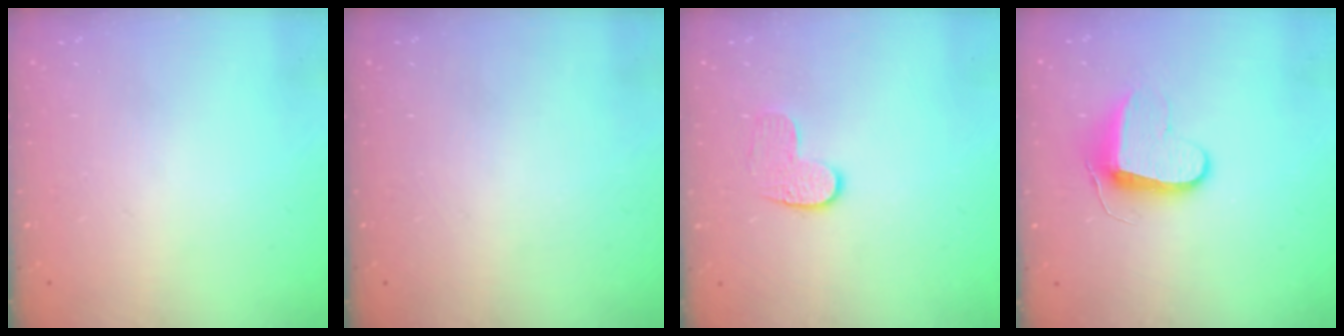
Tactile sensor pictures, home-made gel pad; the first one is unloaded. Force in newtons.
{"total": 0.0}
{"total": 6.5, "press": 6.4, "slide": 0.5}
{"total": 9.9, "press": 9.9, "slide": 0.3}